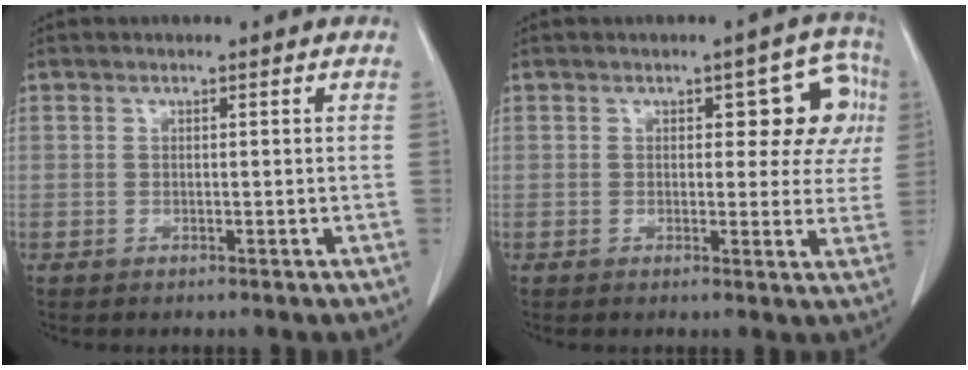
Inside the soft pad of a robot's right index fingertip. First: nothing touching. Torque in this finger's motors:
{"motor_torque": [0.30, 0.27, 0.10, 0.04]}